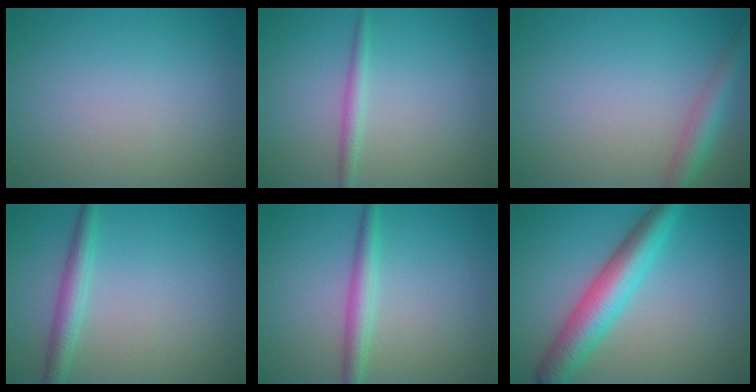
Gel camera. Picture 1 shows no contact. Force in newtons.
{"total": 1.4, "press": 1.4, "slide": 0.1}
{"total": 3.2, "press": 3.2, "slide": 0.1}
{"total": 2.4, "press": 2.4, "slide": 0.1}
{"total": 2.5, "press": 2.5, "slide": 0.1}
{"total": 5.9, "press": 5.9, "slide": 0.2}